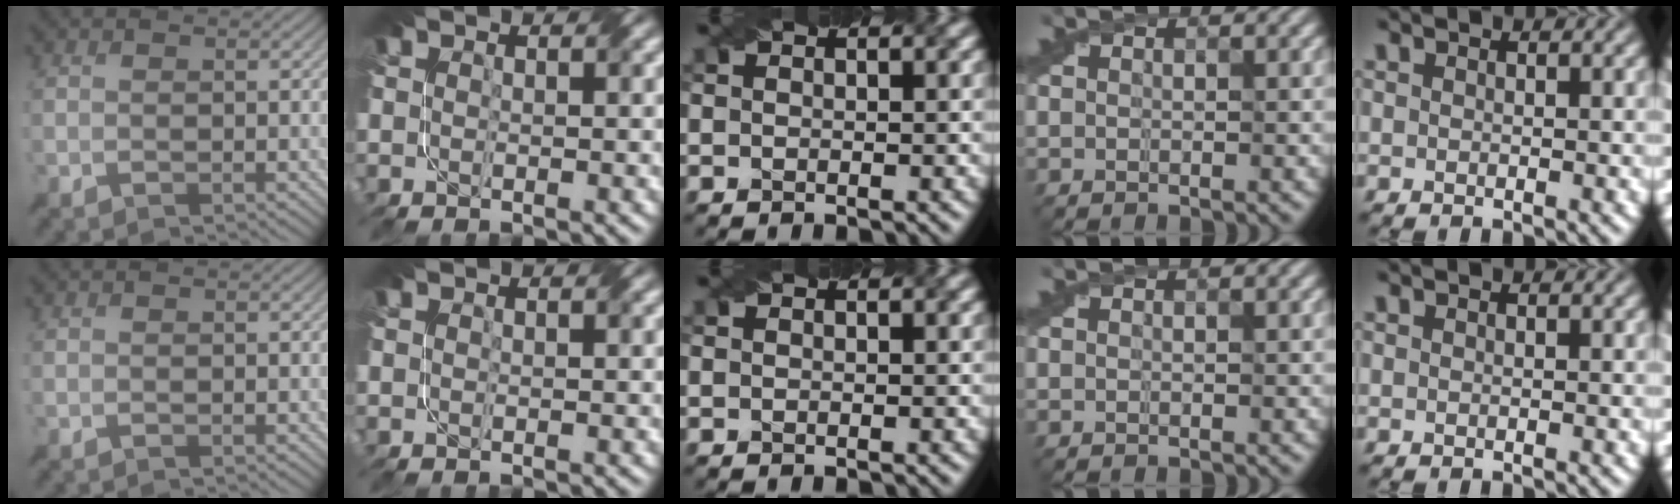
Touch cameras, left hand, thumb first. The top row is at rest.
{}